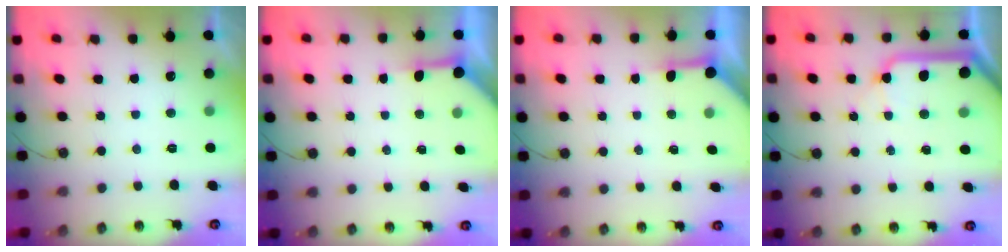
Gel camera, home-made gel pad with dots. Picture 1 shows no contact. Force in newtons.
{"total": 4.0, "press": 4.0, "slide": 0.5}
{"total": 3.9, "press": 3.9, "slide": 0.5}
{"total": 13.9, "press": 13.8, "slide": 1.9}